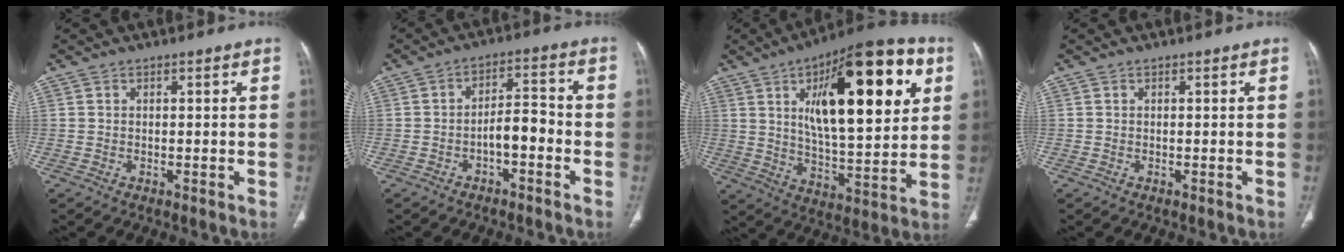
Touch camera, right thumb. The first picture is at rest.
{"total": 5.7, "force": [-2.3, 2.5, 4.5], "torque": [-0.061, 0.036, -0.038]}
{"total": 27.8, "force": [9.1, 10.5, 24.1], "torque": [-0.329, -0.017, 0.137]}
{"total": 0.0}